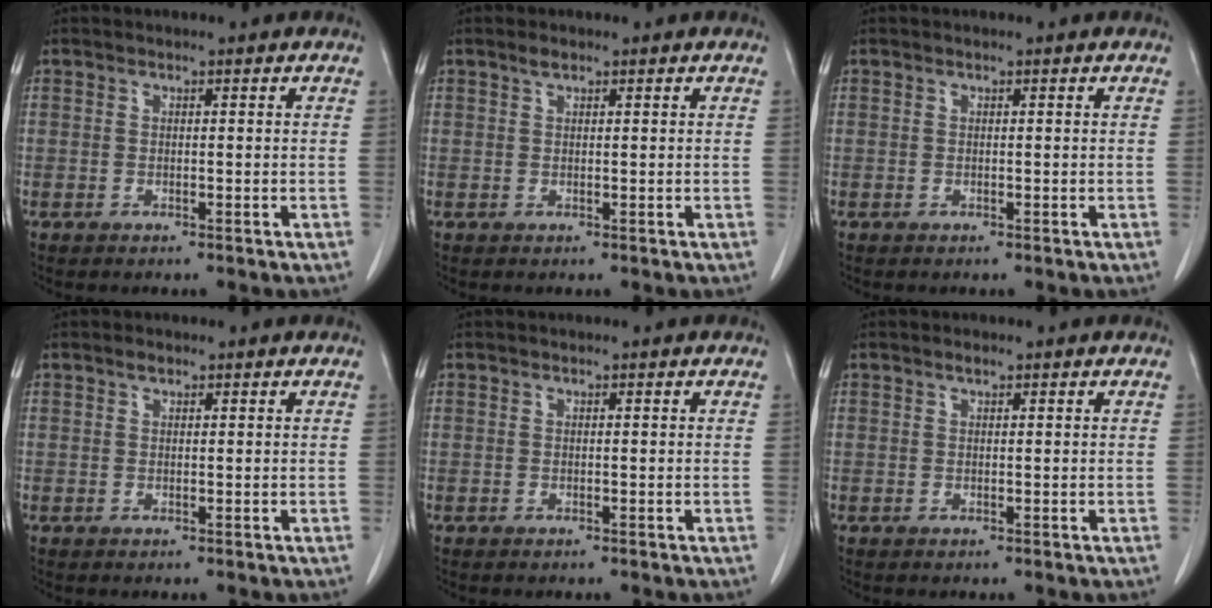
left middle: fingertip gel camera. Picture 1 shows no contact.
{"total": 0.9, "force": [0.7, 0.4, 0.5], "torque": [-0.011, 0.002, 0.013]}
{"total": 0.0}
{"total": 0.8, "force": [0.6, 0.4, 0.4], "torque": [-0.007, 0.001, 0.009]}
{"total": 0.0}
{"total": 0.6, "force": [0.5, 0.2, 0.4], "torque": [-0.011, 0.000, 0.008]}